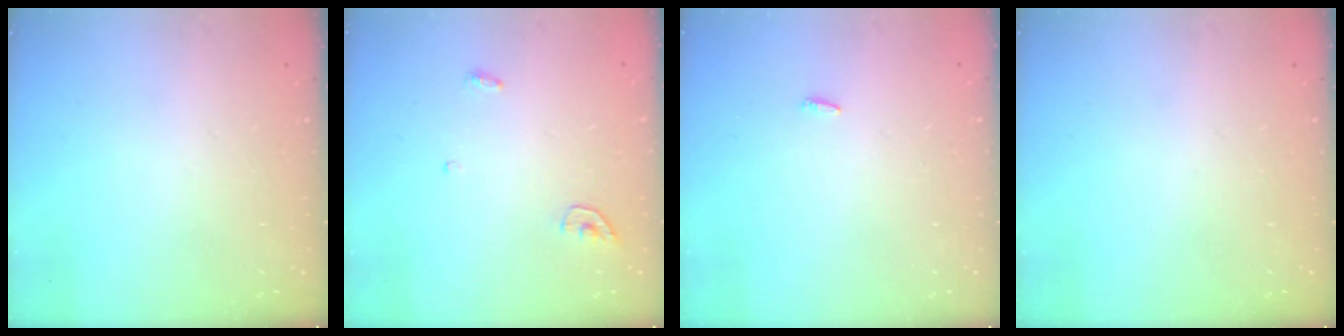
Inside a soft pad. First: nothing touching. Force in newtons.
{"total": 4.3, "press": 4.3, "slide": 0.4}
{"total": 2.1, "press": 1.9, "slide": 0.7}
{"total": 0.0}